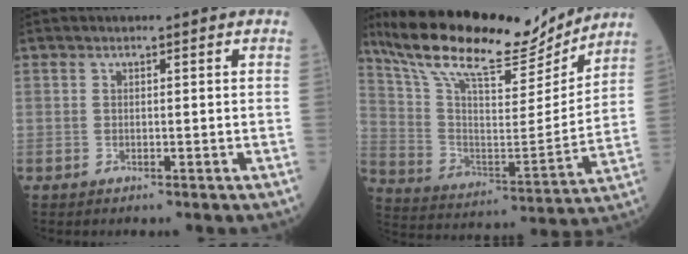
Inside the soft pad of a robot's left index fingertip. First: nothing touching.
{"total": 21.2, "force": [18.1, 4.5, 9.9], "torque": [-0.186, -0.002, 0.306]}